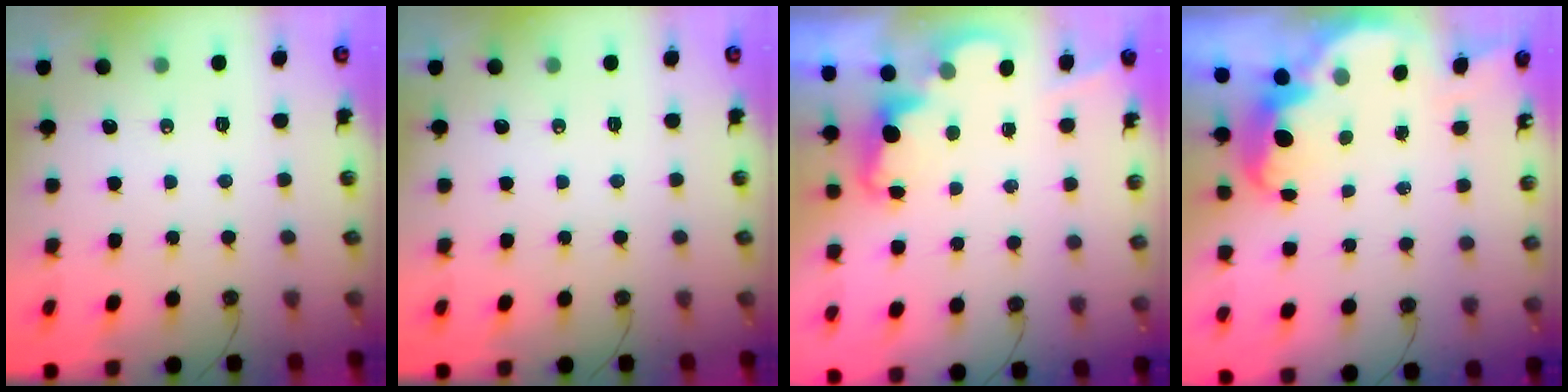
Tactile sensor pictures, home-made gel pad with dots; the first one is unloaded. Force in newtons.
{"total": 0.0}
{"total": 2.5, "press": 2.4, "slide": 0.5}
{"total": 3.9, "press": 3.8, "slide": 0.6}